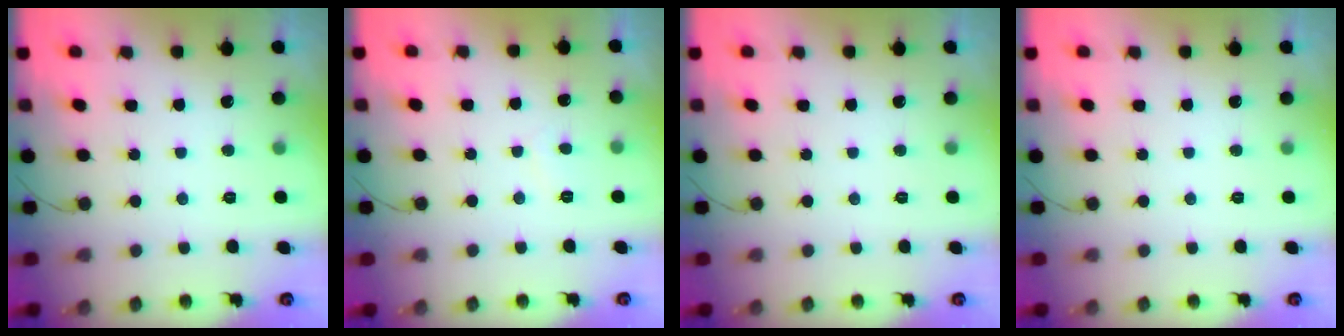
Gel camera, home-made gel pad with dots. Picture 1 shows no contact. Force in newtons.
{"total": 2.7, "press": 2.7, "slide": 0.4}
{"total": 0.0}
{"total": 0.0}